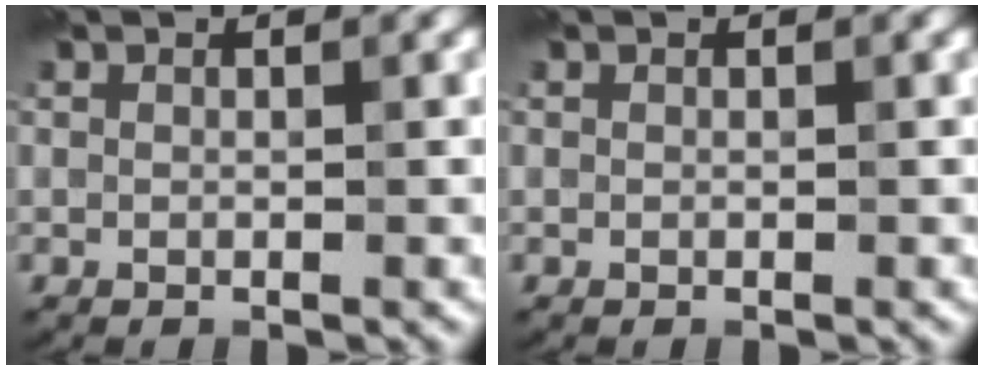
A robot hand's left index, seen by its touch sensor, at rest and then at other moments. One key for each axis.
{"total": 0.0}